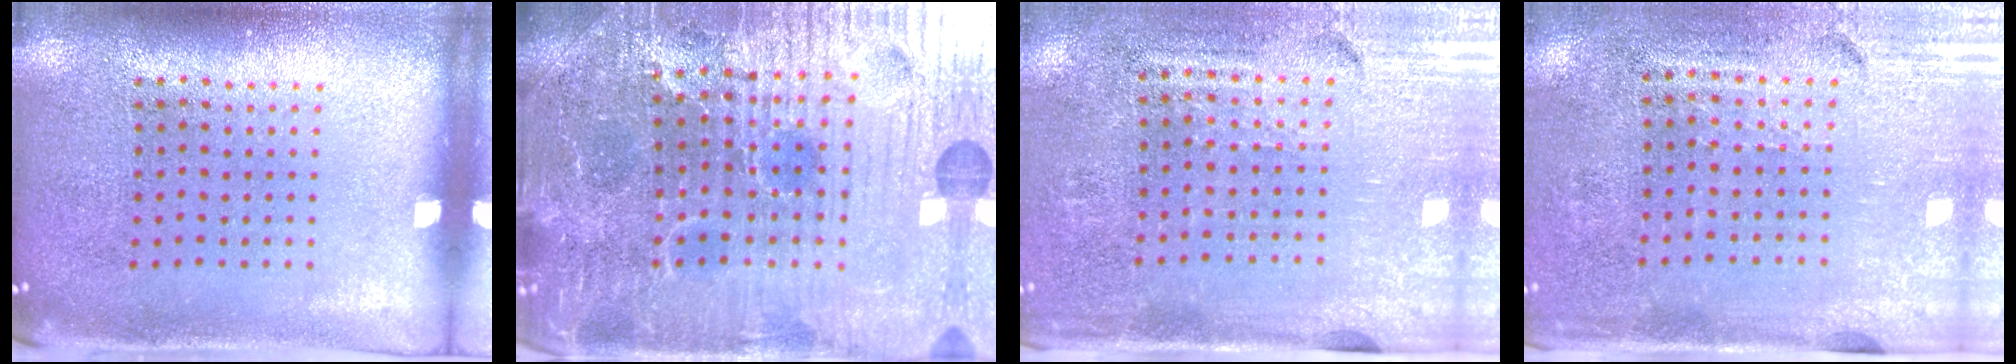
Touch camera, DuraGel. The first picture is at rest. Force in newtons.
{"total": 6.0, "press": 5.7, "slide": 2.0}
{"total": 3.4, "press": 3.1, "slide": 1.4}
{"total": 3.4, "press": 3.0, "slide": 1.6}